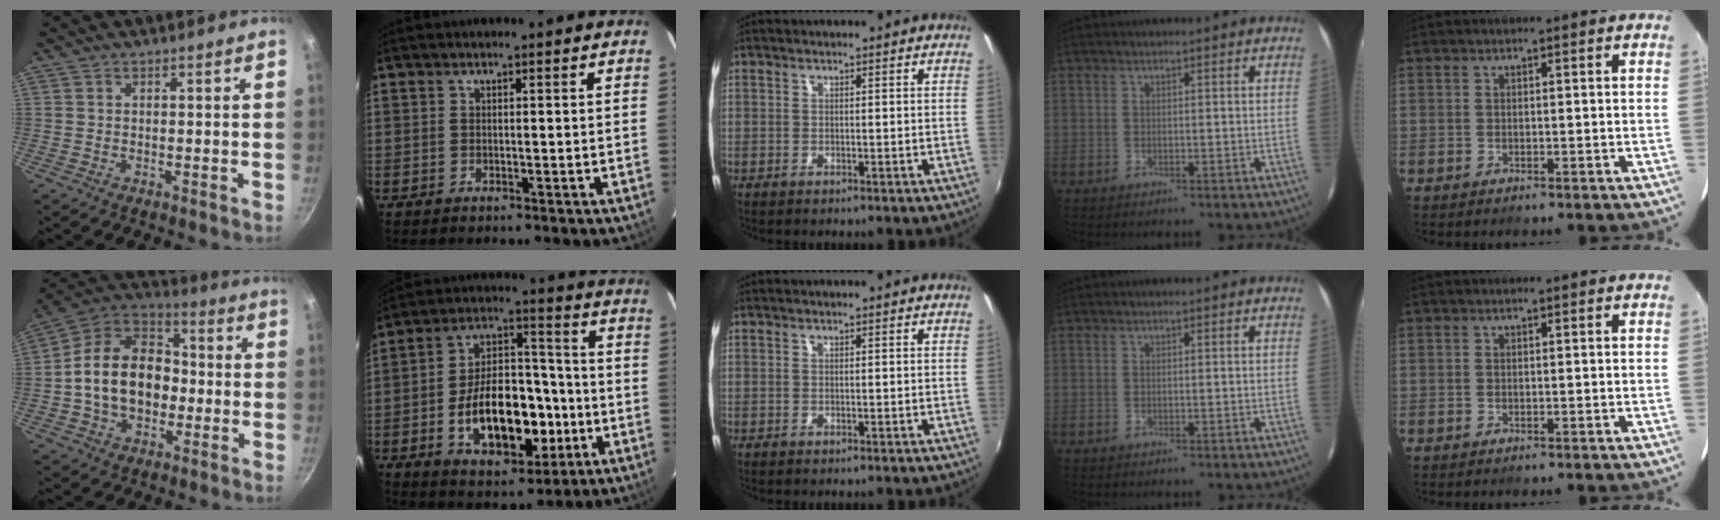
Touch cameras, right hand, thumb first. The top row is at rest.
{"thumb": {"total": 17.9, "force": [-1.8, 13.2, 12.0], "torque": [-0.177, 0.043, -0.047]}, "index": {"total": 18.4, "force": [-5.1, 10.3, 14.3], "torque": [-0.259, 0.026, -0.064]}}